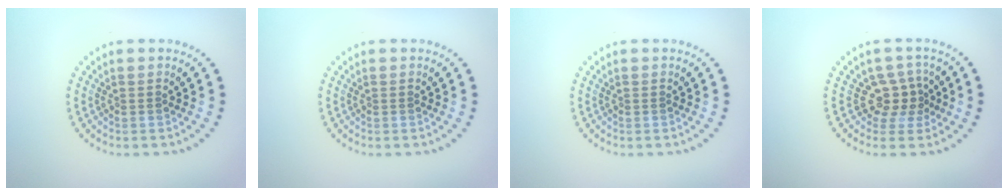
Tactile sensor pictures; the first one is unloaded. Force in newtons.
{"total": 0.0}
{"total": 0.0}
{"total": 2.7, "press": 2.1, "slide": 1.7}